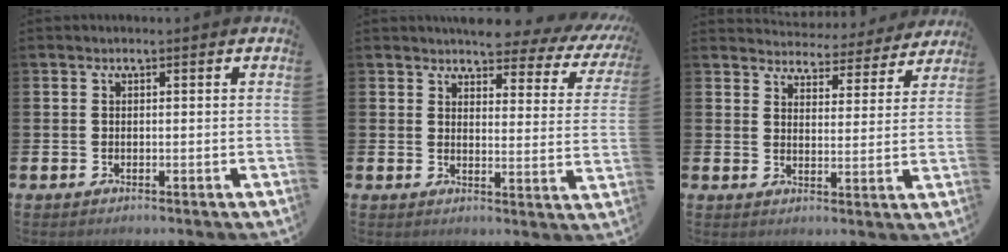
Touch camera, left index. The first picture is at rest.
{"total": 4.7, "force": [4.4, 1.2, 1.2], "torque": [-0.032, -0.038, 0.072]}
{"total": 4.5, "force": [4.4, 1.1, 0.1], "torque": [-0.010, -0.042, 0.072]}